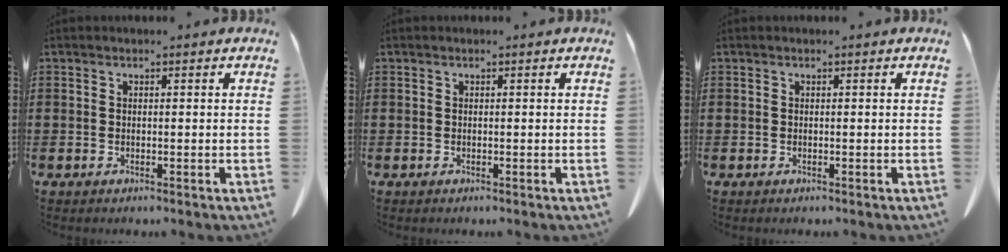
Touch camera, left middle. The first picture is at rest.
{"total": 0.0}
{"total": 0.0}